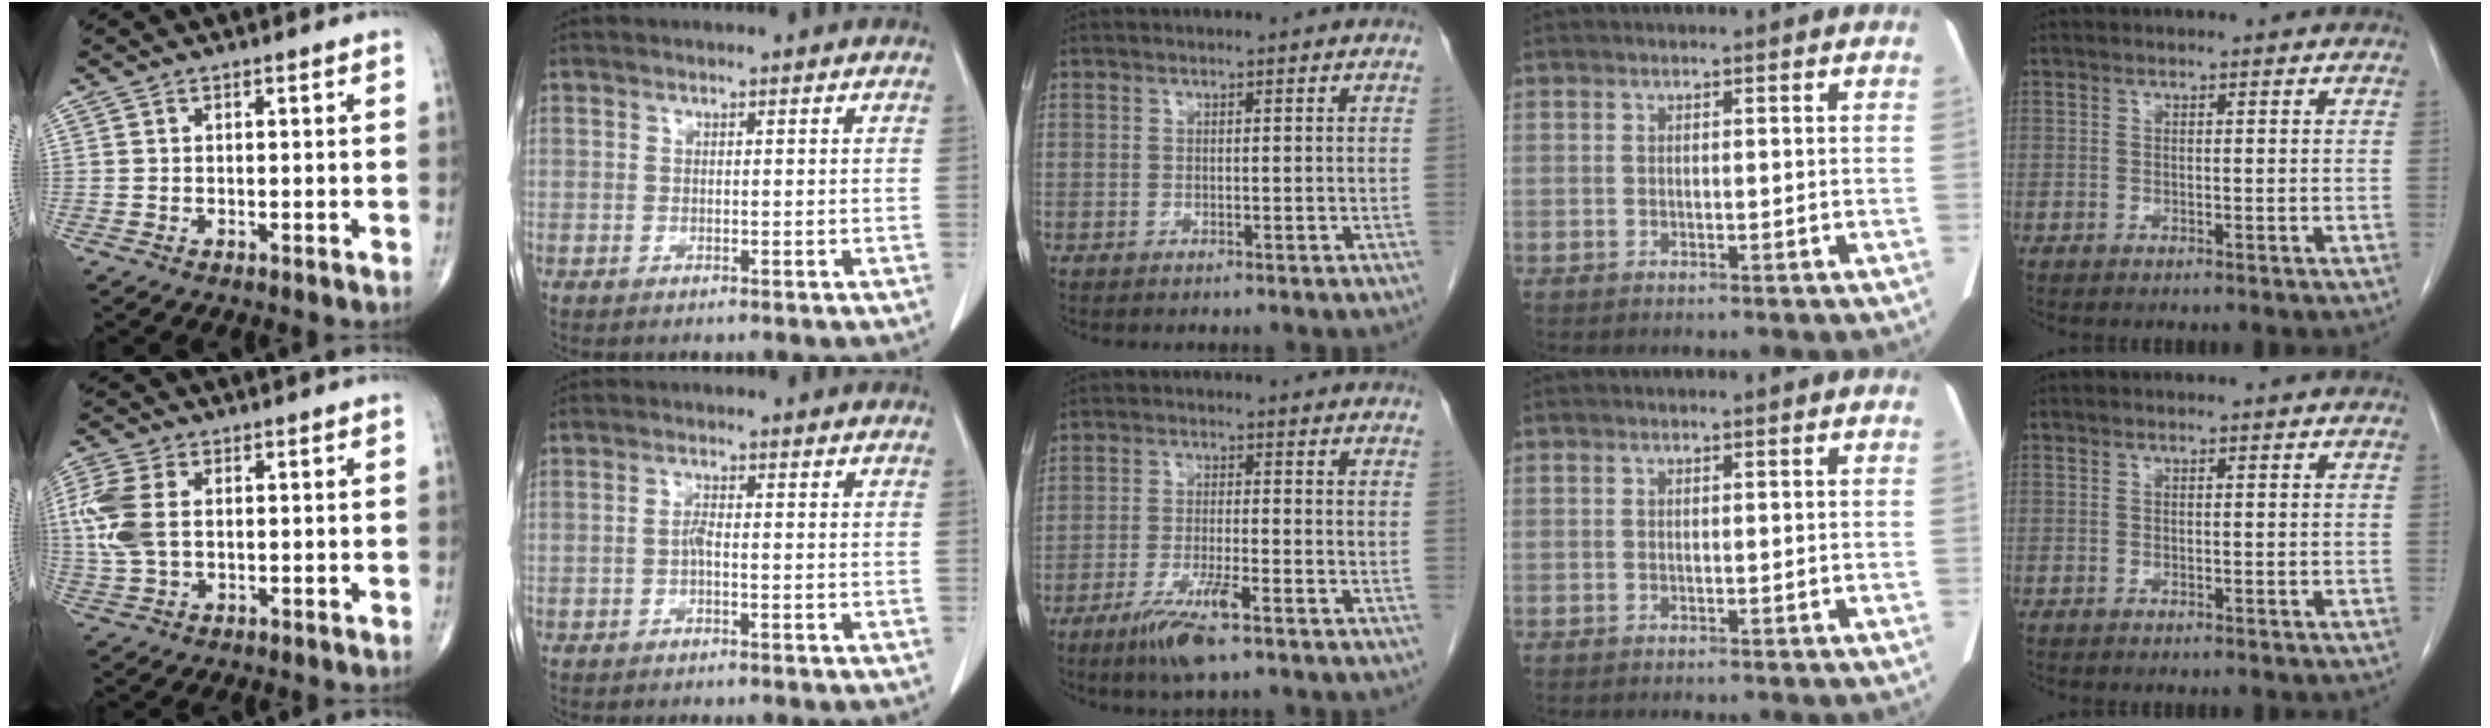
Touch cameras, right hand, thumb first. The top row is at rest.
{"thumb": {"total": 8.6, "force": [1.1, 5.2, 6.8], "torque": [-0.182, 0.008, 0.025]}, "index": {"total": 1.3, "force": [-0.4, 0.2, 1.2], "torque": [-0.024, 0.002, -0.010]}, "middle": {"total": 7.0, "force": [-4.4, 0.5, 5.4], "torque": [-0.106, -0.014, -0.078]}}